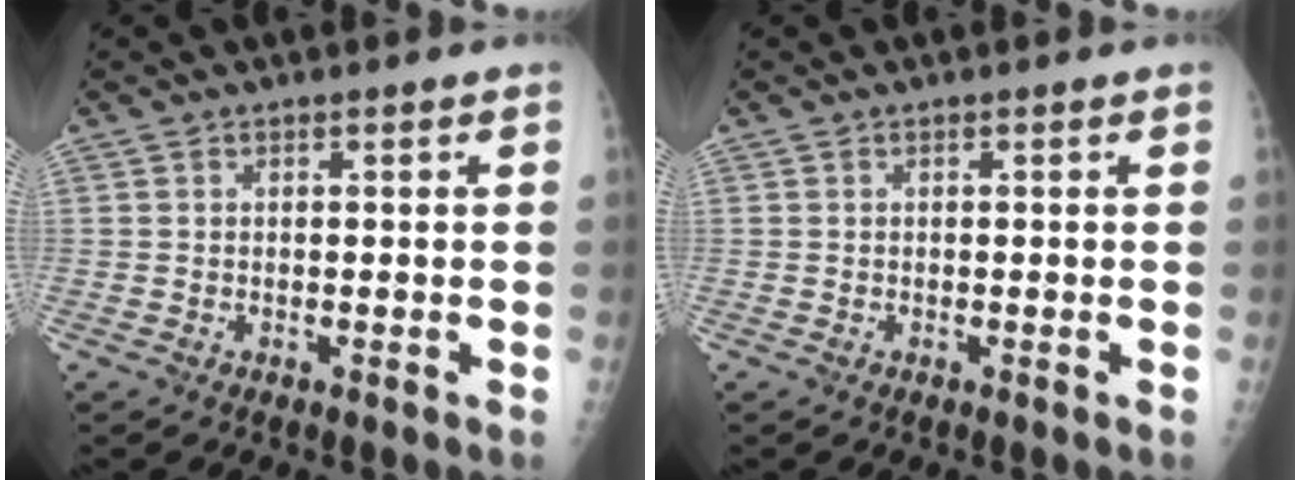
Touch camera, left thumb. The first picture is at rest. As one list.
[{"total": 0.0}]